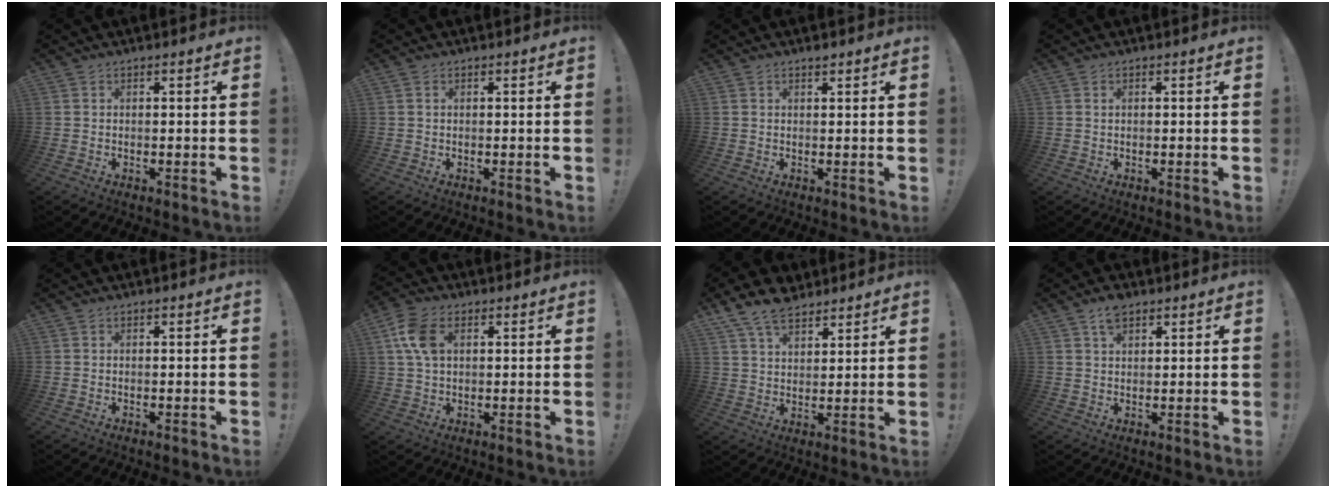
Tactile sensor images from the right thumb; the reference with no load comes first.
{"total": 0.5, "force": [0.2, 0.3, 0.4], "torque": [-0.012, 0.004, 0.005]}
{"total": 0.9, "force": [0.9, 0.2, 0.2], "torque": [0.011, -0.006, 0.013]}
{"total": 0.5, "force": [0.3, 0.2, 0.4], "torque": [-0.014, 0.005, 0.006]}
{"total": 0.0}
{"total": 9.3, "force": [2.6, 6.0, 6.6], "torque": [-0.141, 0.007, 0.051]}
{"total": 9.7, "force": [7.2, 5.1, 4.2], "torque": [-0.083, -0.030, 0.141]}
{"total": 4.4, "force": [2.6, 2.4, 2.5], "torque": [-0.037, -0.007, 0.047]}